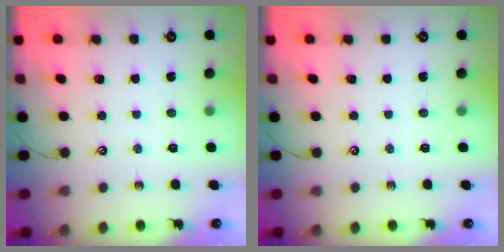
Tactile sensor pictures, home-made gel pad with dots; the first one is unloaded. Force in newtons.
{"total": 0.0}